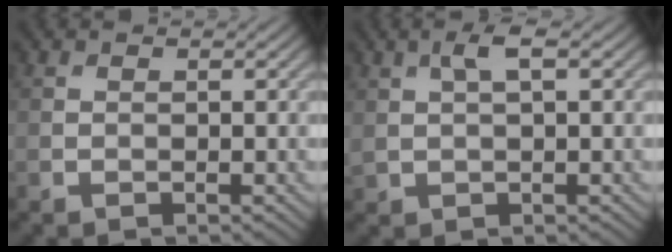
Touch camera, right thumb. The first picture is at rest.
{"total": 3.1, "force": [1.2, 1.1, 2.7], "torque": [-0.062, 0.007, 0.023]}